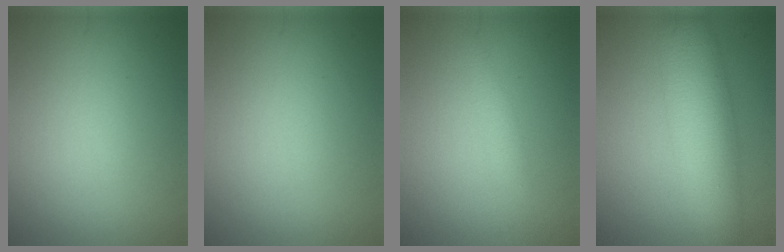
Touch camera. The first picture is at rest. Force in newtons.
{"total": 0.0}
{"total": 1.1, "press": 1.1, "slide": 0.1}
{"total": 7.2, "press": 7.2, "slide": 0.1}